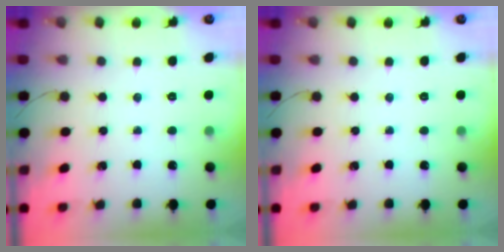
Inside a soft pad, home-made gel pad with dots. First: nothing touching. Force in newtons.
{"total": 0.0}